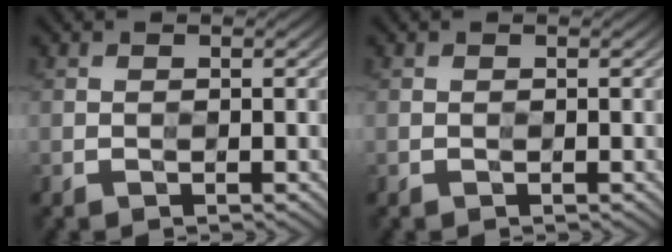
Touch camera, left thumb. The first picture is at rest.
{"total": 0.0}